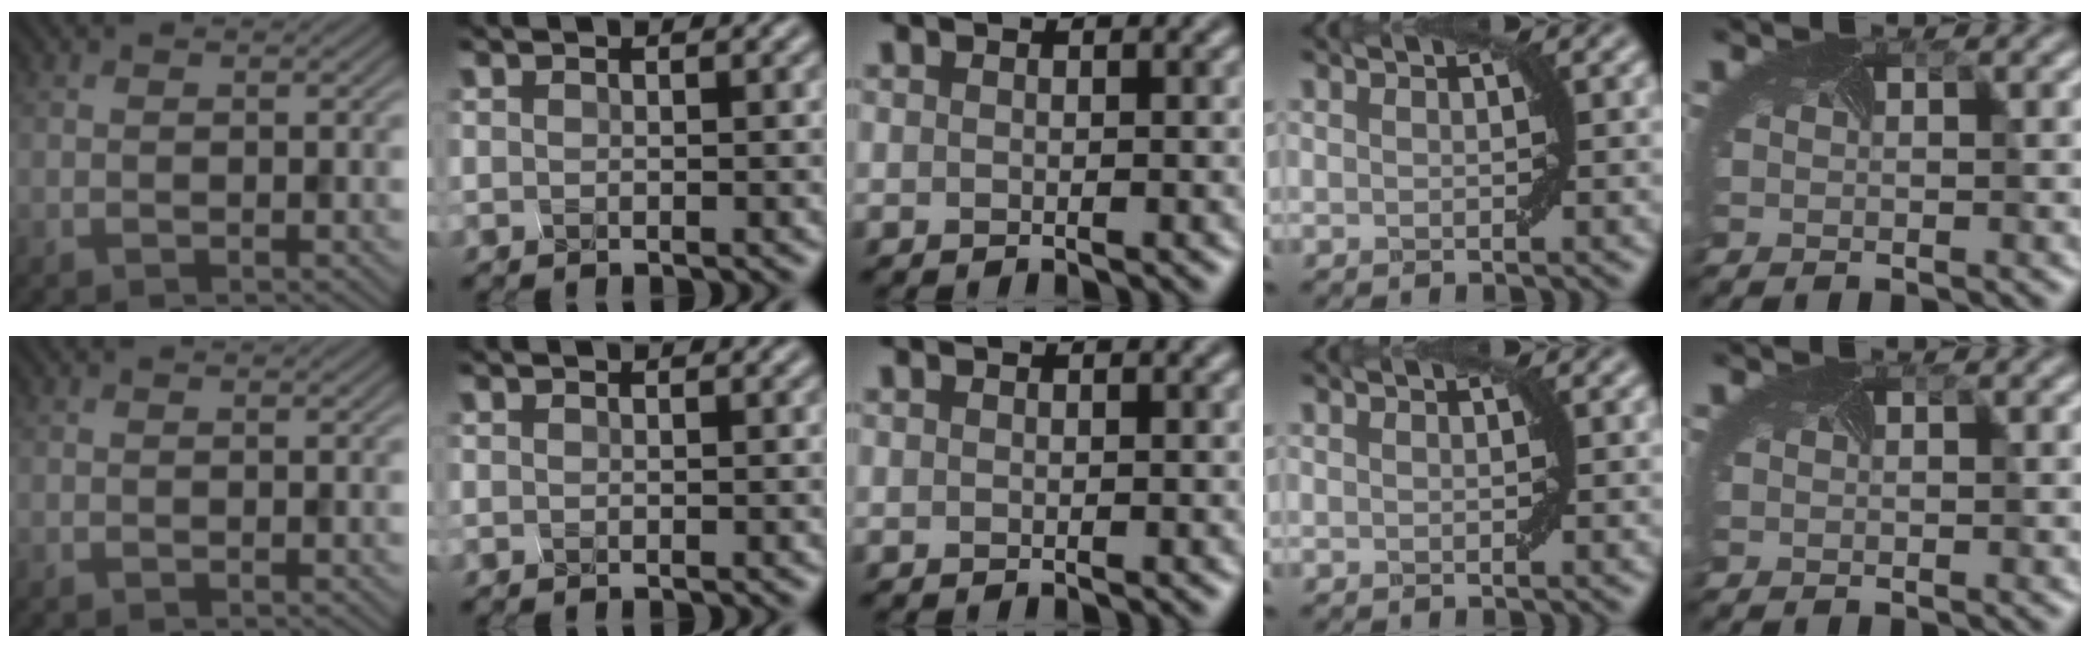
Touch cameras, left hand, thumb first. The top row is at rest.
{}